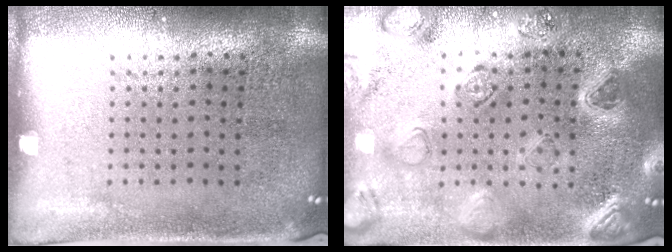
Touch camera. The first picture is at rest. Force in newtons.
{"total": 2.2, "press": 2.2, "slide": 0.2}